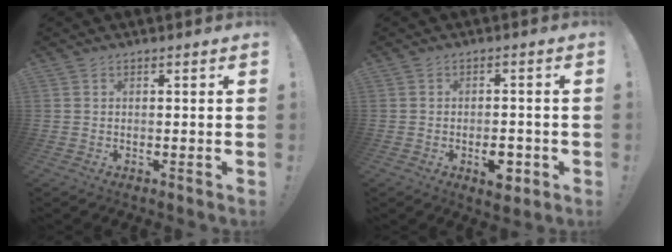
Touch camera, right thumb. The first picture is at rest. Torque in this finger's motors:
{"motor_torque": [1.43, 1.56, 0.64, -0.68, 0.09]}